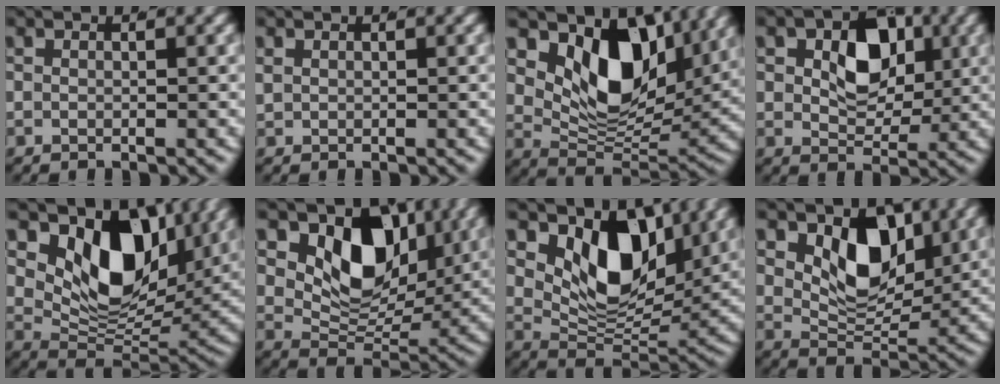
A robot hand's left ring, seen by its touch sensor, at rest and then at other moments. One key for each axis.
{"total": 0.6, "fx": 0.4, "fy": 0.3, "fz": 0.3, "tx": -0.011, "ty": -0.003, "tz": 0.016}
{"total": 11.3, "fx": 4.0, "fy": 6.9, "fz": 8.0, "tx": -0.141, "ty": -0.013, "tz": 0.069}
{"total": 6.3, "fx": 1.6, "fy": 4.5, "fz": 4.0, "tx": -0.072, "ty": -0.025, "tz": 0.043}
{"total": 13.2, "fx": 4.4, "fy": 8.4, "fz": 9.2, "tx": -0.153, "ty": -0.011, "tz": 0.070}
{"total": 10.1, "fx": 3.3, "fy": 7.1, "fz": 6.5, "tx": -0.115, "ty": -0.019, "tz": 0.060}
{"total": 10.0, "fx": 3.6, "fy": 6.1, "fz": 7.1, "tx": -0.126, "ty": -0.015, "tz": 0.065}
{"total": 6.2, "fx": 2.4, "fy": 3.9, "fz": 4.1, "tx": -0.068, "ty": -0.023, "tz": 0.050}